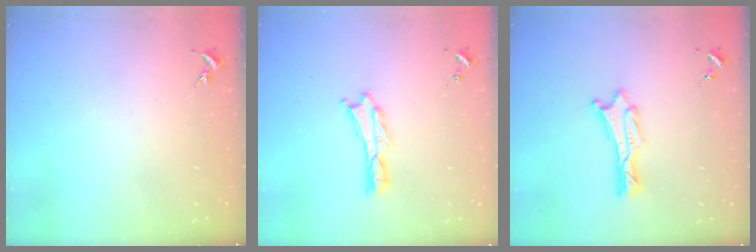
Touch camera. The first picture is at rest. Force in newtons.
{"total": 0.0}
{"total": 0.9, "press": 0.8, "slide": 0.1}